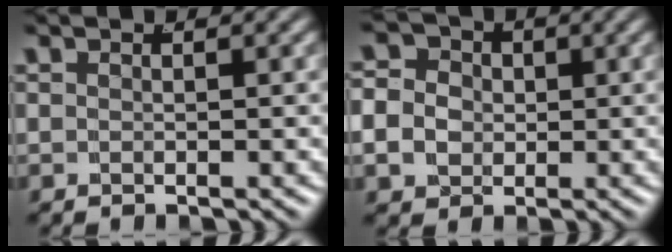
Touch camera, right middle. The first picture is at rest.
{"total": 7.6, "force": [0.4, 6.8, 3.4], "torque": [-0.078, -0.013, 0.001]}